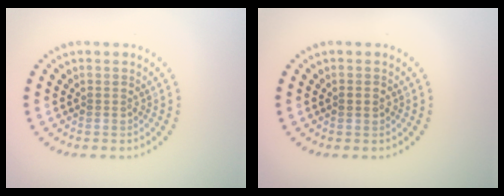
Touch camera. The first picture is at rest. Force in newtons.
{"total": 1.3, "press": 1.3, "slide": 0.3}